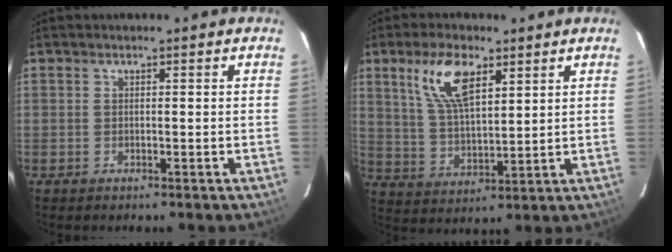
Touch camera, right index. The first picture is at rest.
{"total": 10.7, "force": [5.5, 4.4, 8.1], "torque": [-0.157, 0.012, 0.113]}